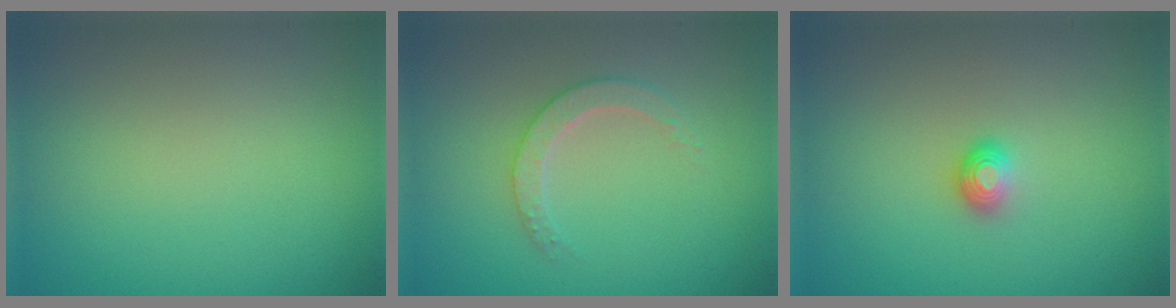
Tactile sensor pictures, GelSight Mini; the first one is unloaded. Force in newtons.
{"total": 2.5, "press": 2.4, "slide": 0.7}
{"total": 1.5, "press": 1.1, "slide": 1.0}